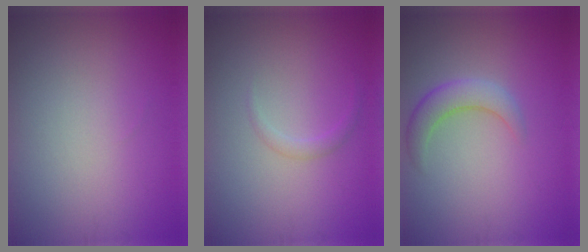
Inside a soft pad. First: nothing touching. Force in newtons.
{"total": 1.0, "press": 1.0, "slide": 0.1}
{"total": 2.9, "press": 2.9, "slide": 0.1}